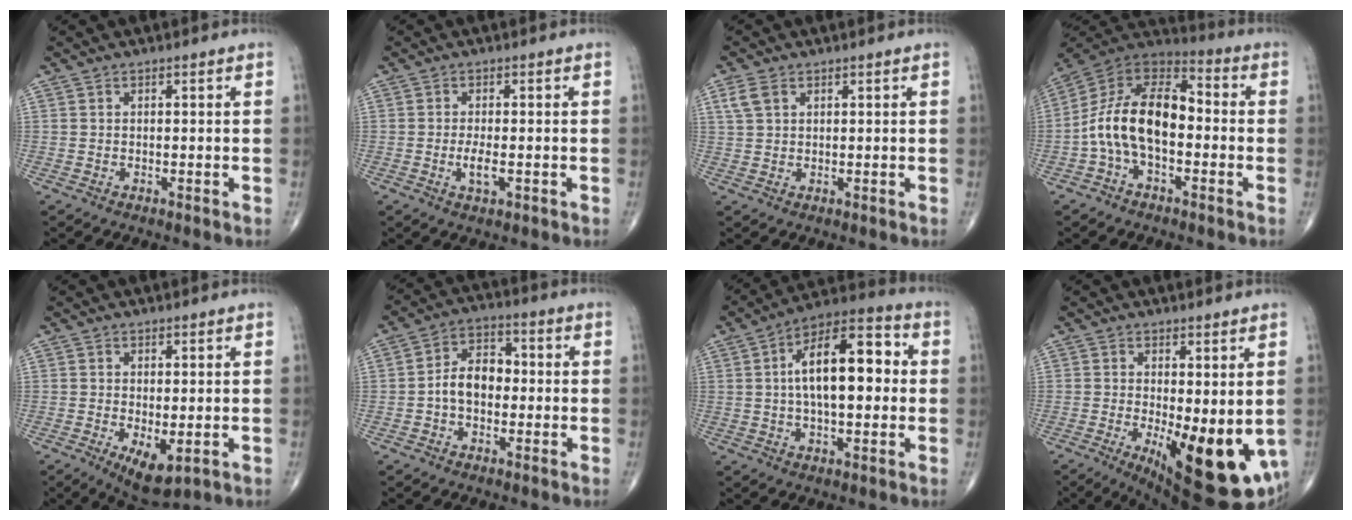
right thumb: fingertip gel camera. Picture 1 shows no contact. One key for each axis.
{"total": 3.2, "fx": -0.8, "fy": 1.2, "fz": 2.9, "tx": -0.057, "ty": -0.003, "tz": -0.016}
{"total": 3.3, "fx": 1.5, "fy": 2.1, "fz": 2.0, "tx": -0.044, "ty": 0.005, "tz": 0.038}
{"total": 15.9, "fx": -2.5, "fy": 9.0, "fz": 12.8, "tx": -0.222, "ty": 0.048, "tz": -0.056}
{"total": 6.2, "fx": -1.6, "fy": 2.7, "fz": 5.4, "tx": -0.086, "ty": -0.018, "tz": -0.016}
{"total": 7.7, "fx": -0.9, "fy": 5.3, "fz": 5.6, "tx": -0.079, "ty": 0.028, "tz": -0.028}
{"total": 16.5, "fx": 1.6, "fy": 7.6, "fz": 14.5, "tx": -0.215, "ty": 0.029, "tz": 0.016}
{"total": 15.6, "fx": -3.2, "fy": 5.4, "fz": 14.3, "tx": -0.176, "ty": -0.029, "tz": -0.025}